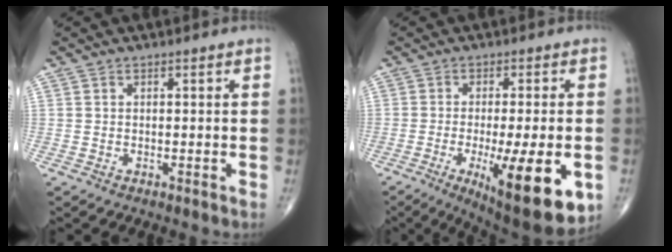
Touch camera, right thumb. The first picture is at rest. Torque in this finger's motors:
{"motor_torque": [-0.06, 0.75, 0.31, -0.25, 0.12]}